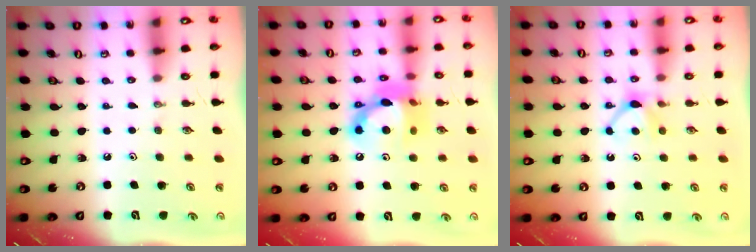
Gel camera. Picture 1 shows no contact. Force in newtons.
{"total": 14.7, "press": 14.7, "slide": 1.2}
{"total": 4.6, "press": 4.5, "slide": 0.6}